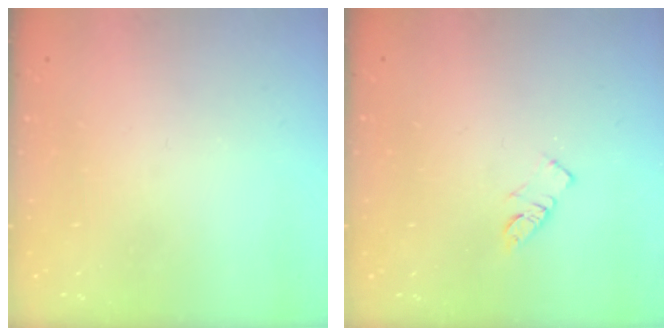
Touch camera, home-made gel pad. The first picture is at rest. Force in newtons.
{"total": 4.2, "press": 4.1, "slide": 0.3}